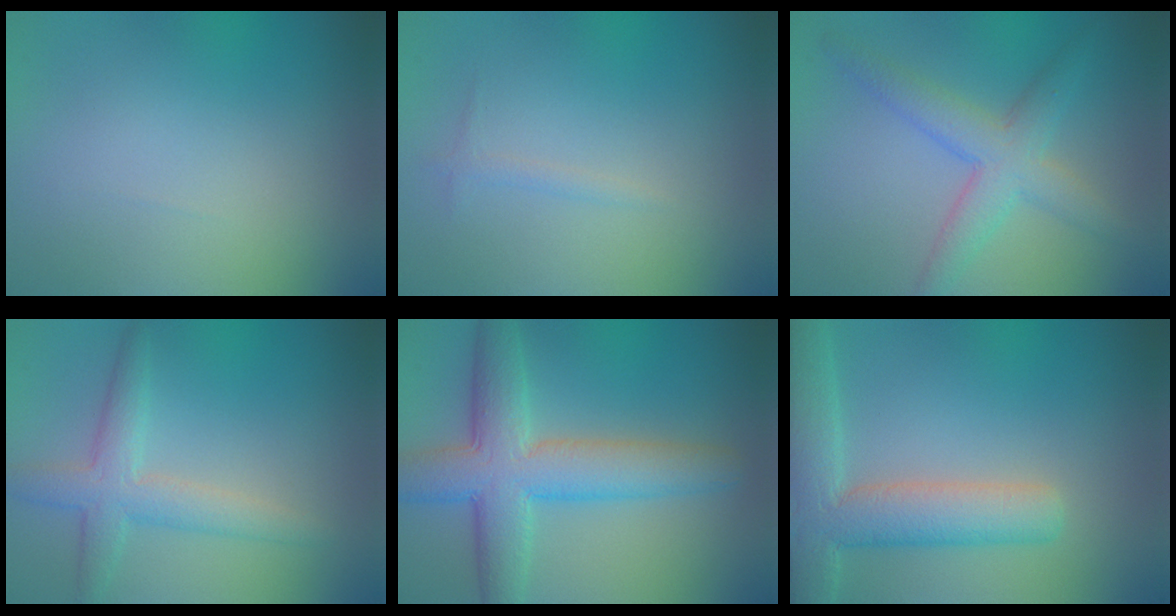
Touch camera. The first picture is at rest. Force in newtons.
{"total": 0.7, "press": 0.7, "slide": 0.1}
{"total": 4.3, "press": 4.3, "slide": 0.1}
{"total": 3.7, "press": 3.7, "slide": 0.2}
{"total": 7.6, "press": 7.6, "slide": 0.2}
{"total": 7.0, "press": 7.0, "slide": 0.5}